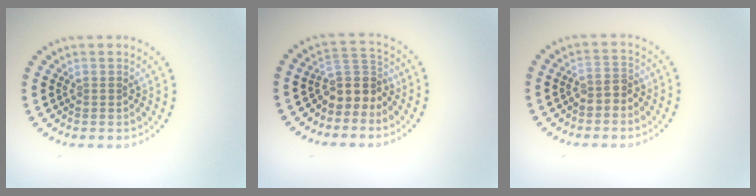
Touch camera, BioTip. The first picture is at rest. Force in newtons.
{"total": 3.3, "press": 2.5, "slide": 2.2}
{"total": 1.7, "press": 1.5, "slide": 0.7}